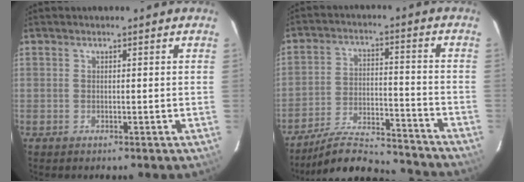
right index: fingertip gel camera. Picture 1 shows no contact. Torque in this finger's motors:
{"motor_torque": [0.99, -1.15, 0.53, 0.06]}